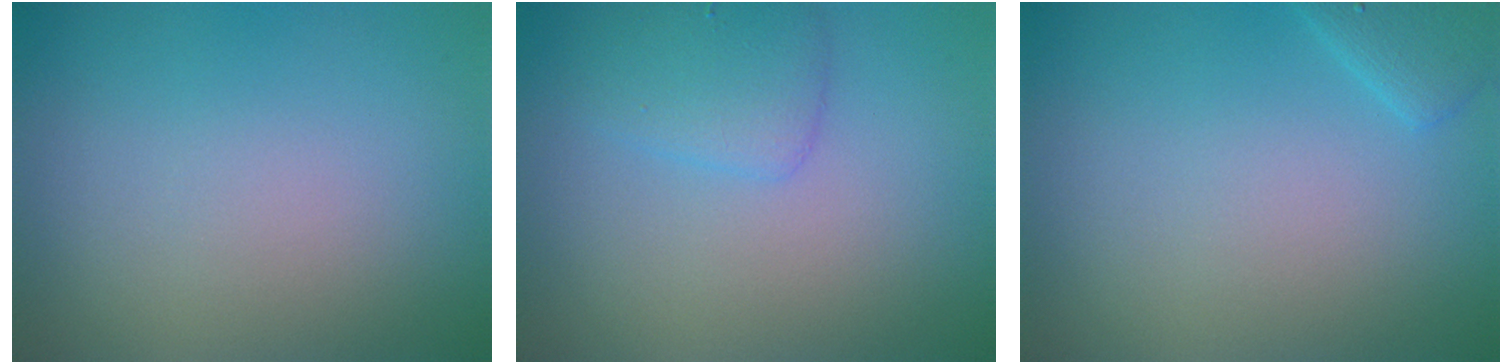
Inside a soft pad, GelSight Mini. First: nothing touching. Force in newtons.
{"total": 2.4, "press": 2.4, "slide": 0.0}
{"total": 1.8, "press": 1.8, "slide": 0.1}